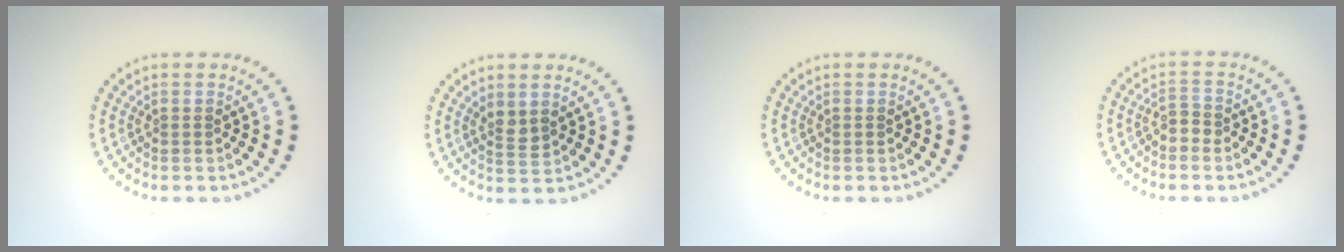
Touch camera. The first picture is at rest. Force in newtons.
{"total": 1.5, "press": 1.4, "slide": 0.7}
{"total": 0.0}
{"total": 1.3, "press": 1.2, "slide": 0.5}